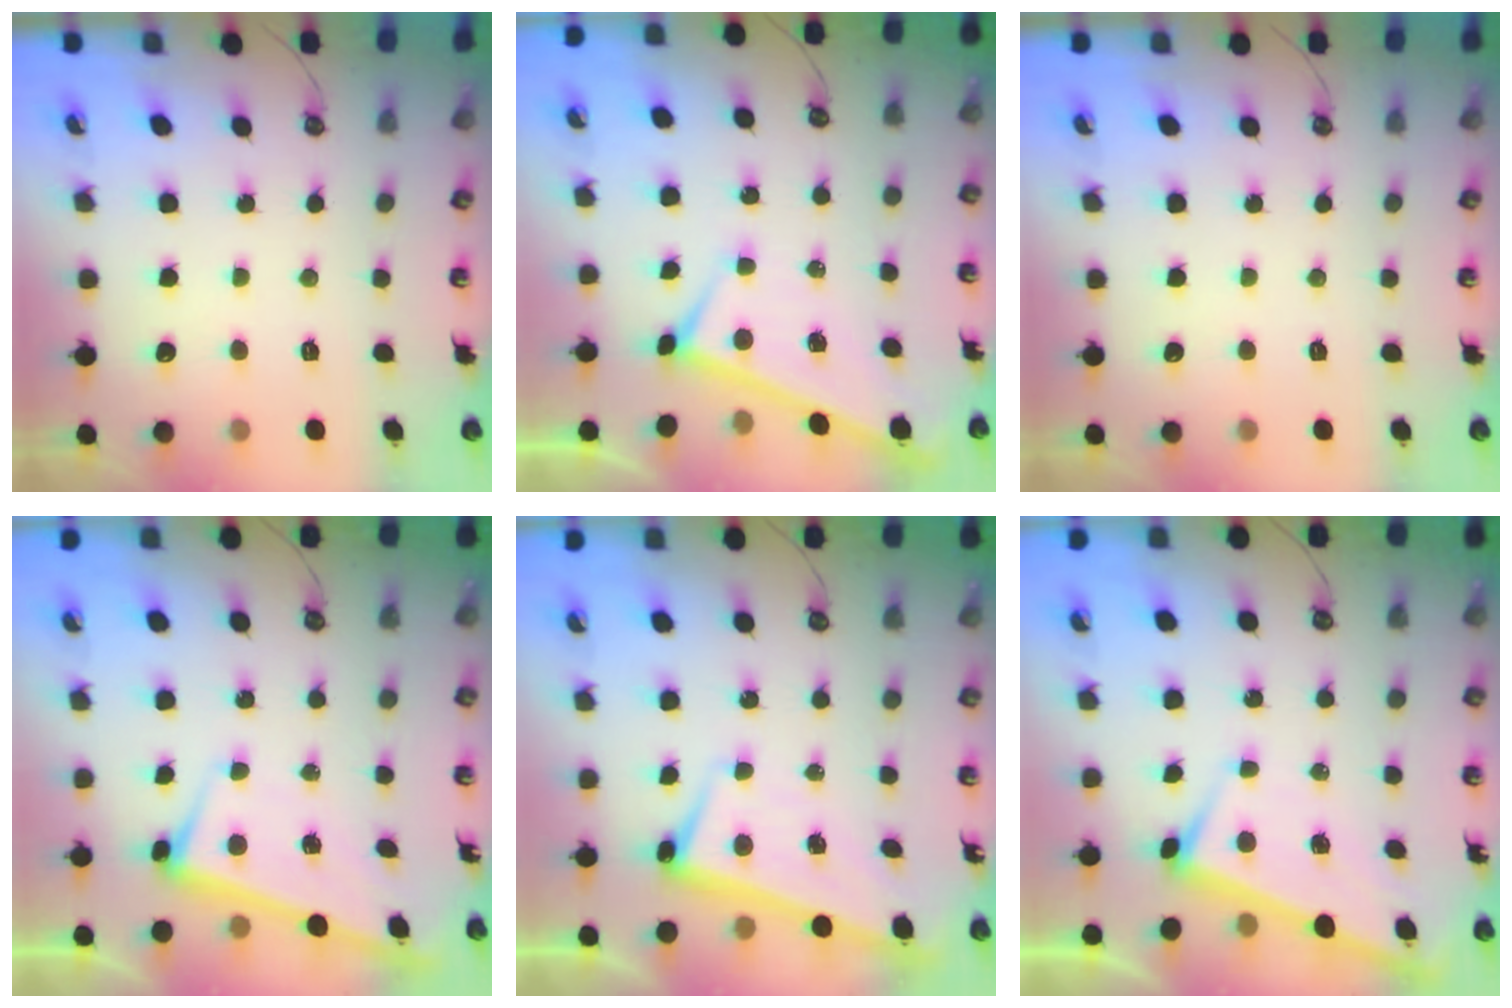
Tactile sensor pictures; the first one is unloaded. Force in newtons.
{"total": 0.0}
{"total": 0.0}
{"total": 2.8, "press": 2.7, "slide": 0.4}
{"total": 2.7, "press": 2.6, "slide": 0.8}
{"total": 2.6, "press": 2.6, "slide": 0.2}